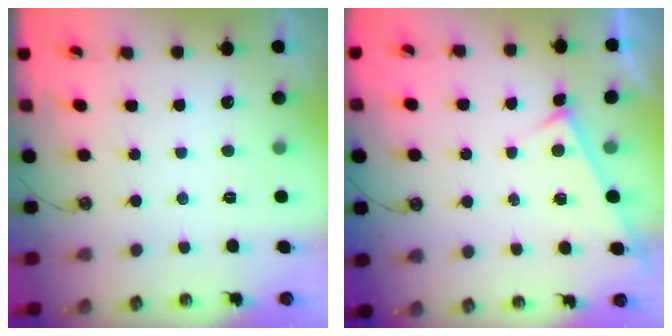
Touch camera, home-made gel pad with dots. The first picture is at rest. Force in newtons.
{"total": 6.2, "press": 6.2, "slide": 0.2}